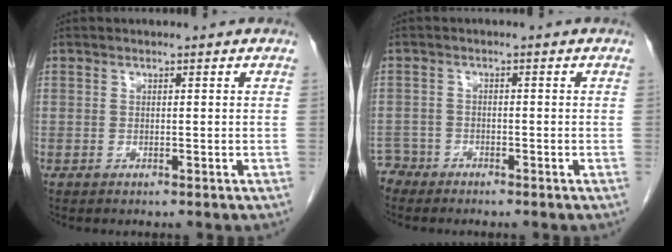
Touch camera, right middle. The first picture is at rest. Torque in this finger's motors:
{"motor_torque": [0.06, -0.26, 0.04, -0.02]}